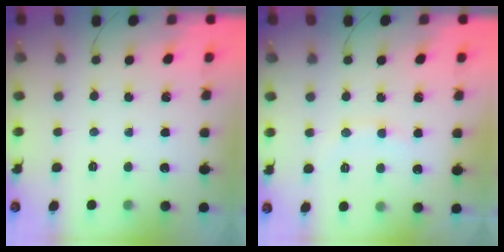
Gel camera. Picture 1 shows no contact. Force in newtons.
{"total": 8.6, "press": 8.5, "slide": 0.9}